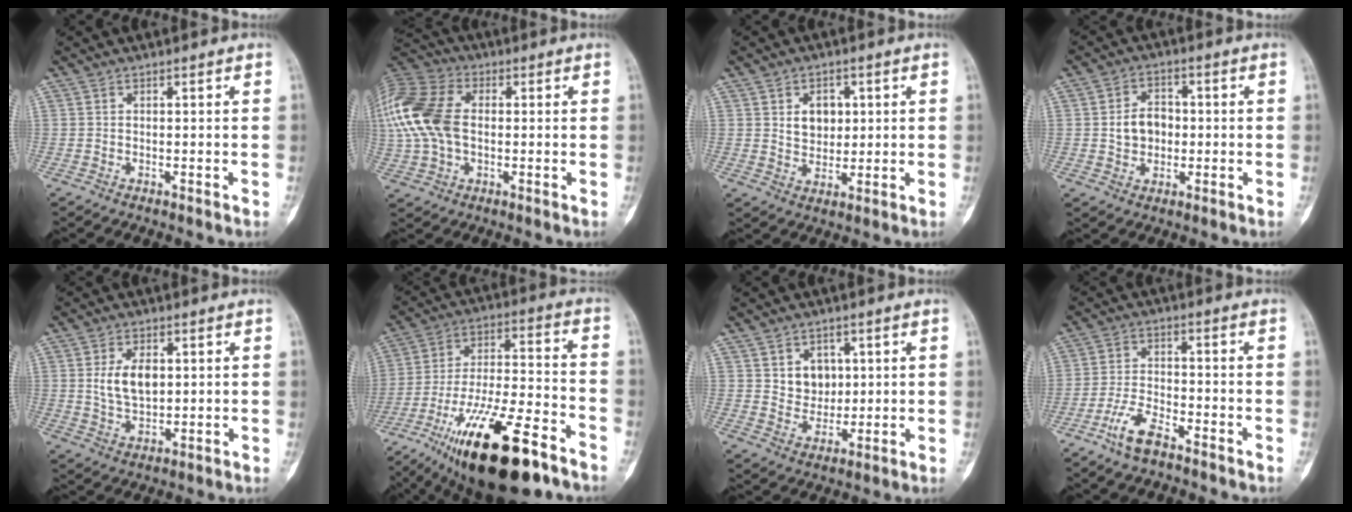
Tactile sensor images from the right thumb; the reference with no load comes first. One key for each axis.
{"total": 18.5, "fx": 0.9, "fy": 12.3, "fz": 13.8, "tx": -0.329, "ty": 0.015, "tz": 0.016}
{"total": 5.8, "fx": 1.5, "fy": 4.4, "fz": 3.4, "tx": -0.023, "ty": -0.009, "tz": 0.027}
{"total": 6.6, "fx": -0.1, "fy": 5.2, "fz": 4.0, "tx": -0.048, "ty": 0.012, "tz": -0.003}
{"total": 7.6, "fx": 1.4, "fy": 4.6, "fz": 5.9, "tx": -0.098, "ty": -0.008, "tz": 0.032}
{"total": 24.7, "fx": -15.0, "fy": 7.2, "fz": 18.3, "tx": -0.317, "ty": 0.061, "tz": -0.250}
{"total": 6.4, "fx": 1.8, "fy": 5.3, "fz": 3.1, "tx": -0.016, "ty": -0.010, "tz": 0.035}
{"total": 6.5, "fx": -4.5, "fy": 2.3, "fz": 4.0, "tx": -0.086, "ty": 0.024, "tz": -0.089}